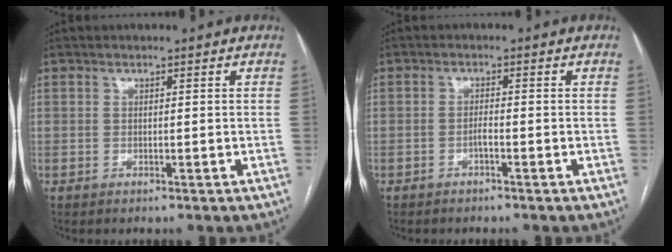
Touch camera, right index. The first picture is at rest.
{"total": 1.3, "force": [-0.8, 0.1, 1.0], "torque": [-0.019, 0.002, -0.016]}